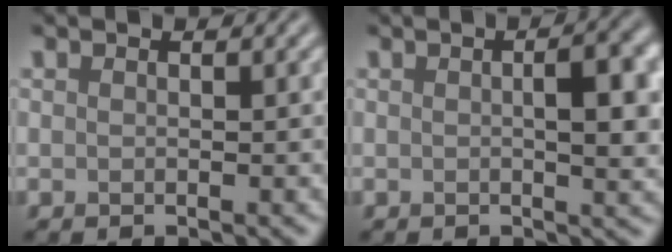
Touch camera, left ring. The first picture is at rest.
{"total": 4.6, "force": [0.4, 1.2, 4.4], "torque": [-0.060, 0.006, 0.004]}